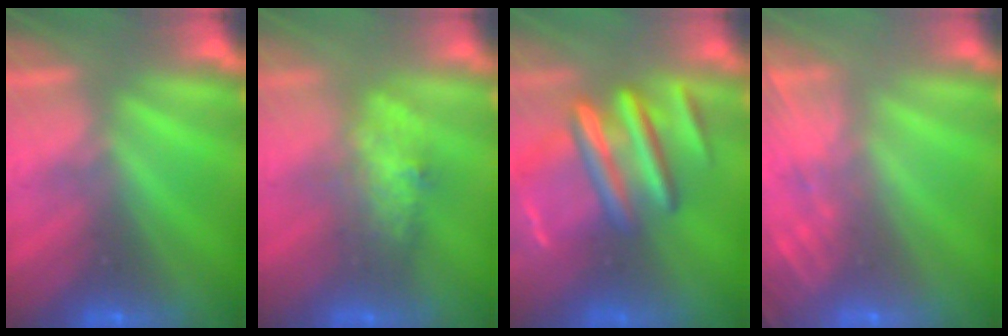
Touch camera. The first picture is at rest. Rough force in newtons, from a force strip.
{"total": 2.6}
{"total": 9.4}
{"total": 7.1}